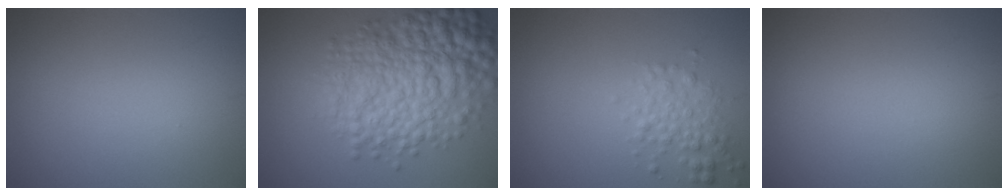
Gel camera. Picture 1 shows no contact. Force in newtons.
{"total": 9.8, "press": 9.8, "slide": 0.2}
{"total": 2.4, "press": 2.4, "slide": 0.0}
{"total": 0.0}